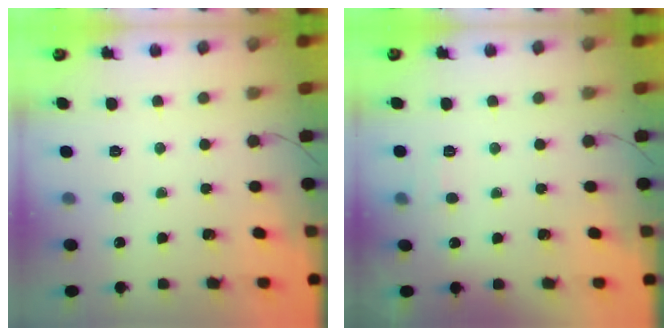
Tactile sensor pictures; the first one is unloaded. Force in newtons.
{"total": 4.5, "press": 4.0, "slide": 2.1}